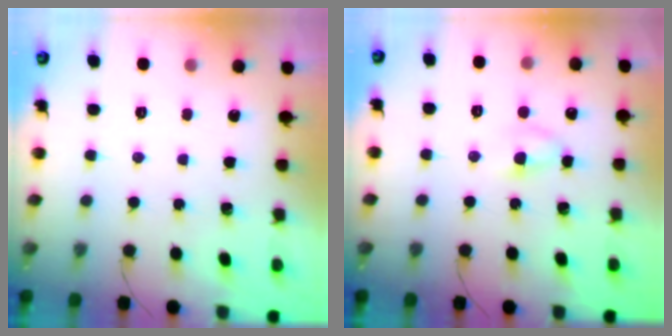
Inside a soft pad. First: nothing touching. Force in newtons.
{"total": 3.9, "press": 3.7, "slide": 1.1}